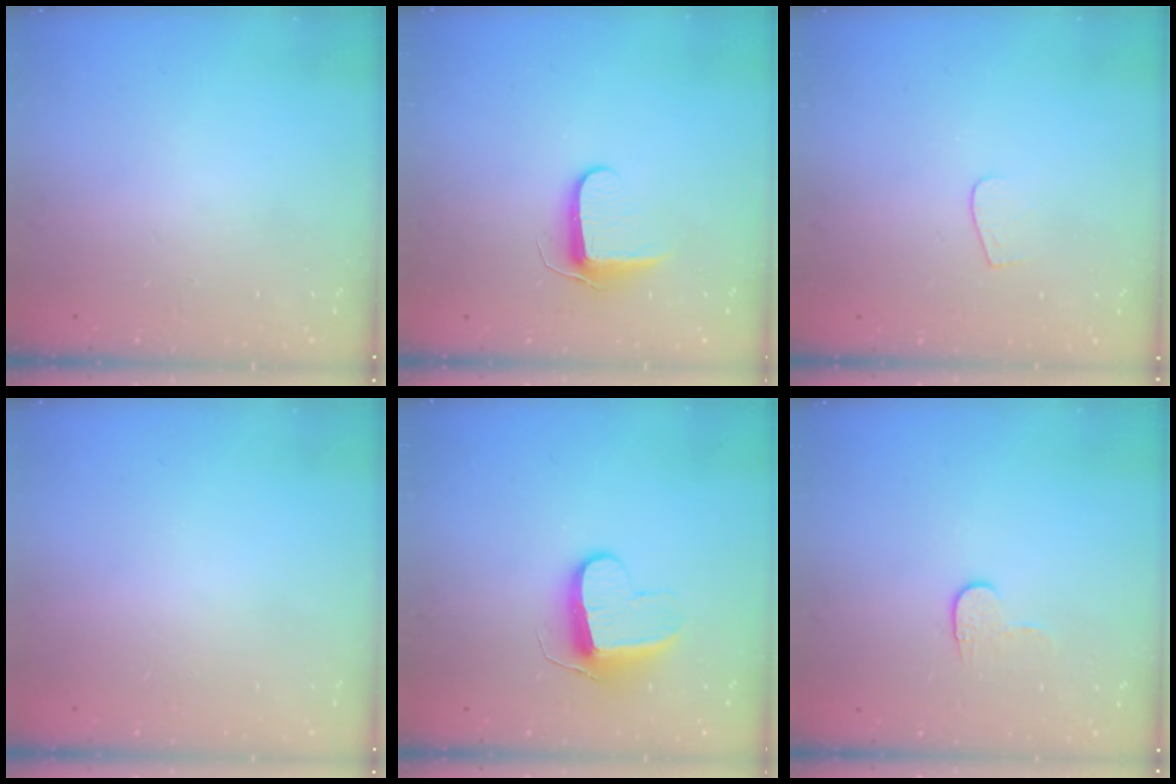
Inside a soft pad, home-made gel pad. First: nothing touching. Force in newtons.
{"total": 7.7, "press": 7.6, "slide": 0.8}
{"total": 3.7, "press": 3.7, "slide": 0.3}
{"total": 0.6, "press": 0.5, "slide": 0.2}
{"total": 9.8, "press": 9.8, "slide": 0.2}
{"total": 3.7, "press": 3.6, "slide": 0.4}